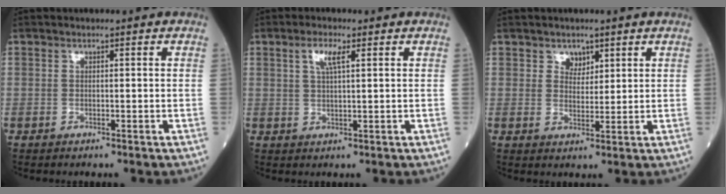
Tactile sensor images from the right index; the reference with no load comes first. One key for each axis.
{"total": 3.3, "fx": 1.5, "fy": 0.7, "fz": 2.9, "tx": -0.060, "ty": 0.005, "tz": 0.027}
{"total": 2.6, "fx": 1.7, "fy": 1.8, "fz": 0.9, "tx": -0.010, "ty": -0.001, "tz": 0.028}